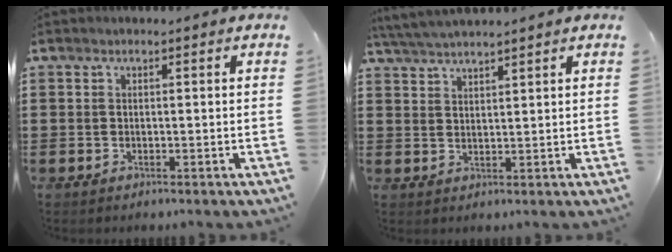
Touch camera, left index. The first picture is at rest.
{"total": 3.0, "force": [2.9, -0.4, 0.8], "torque": [-0.025, -0.006, 0.054]}